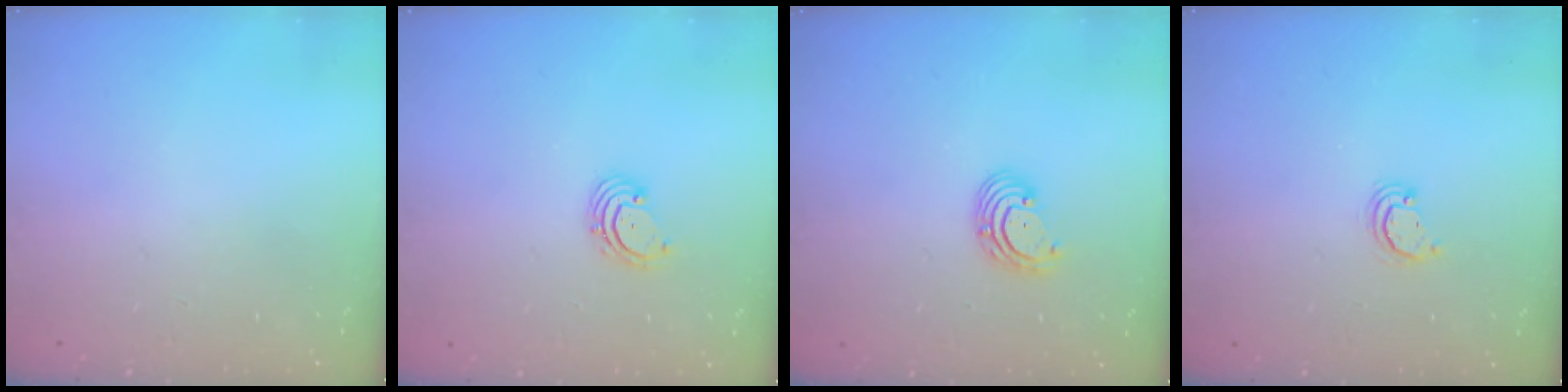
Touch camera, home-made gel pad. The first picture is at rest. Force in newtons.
{"total": 1.8, "press": 1.7, "slide": 0.7}
{"total": 2.8, "press": 2.8, "slide": 0.2}
{"total": 2.5, "press": 2.5, "slide": 0.3}